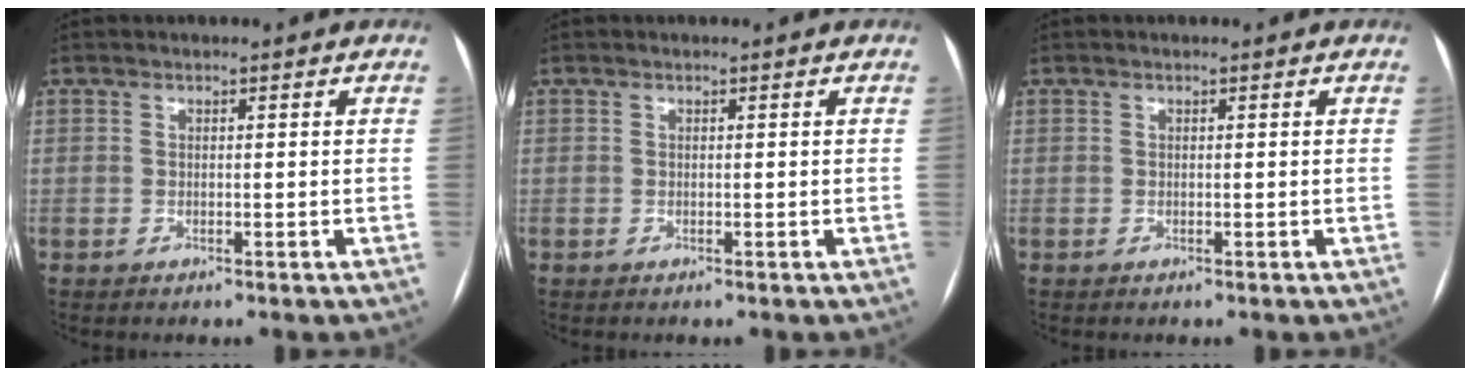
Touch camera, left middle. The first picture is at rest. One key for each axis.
{"total": 0.0}
{"total": 0.0}